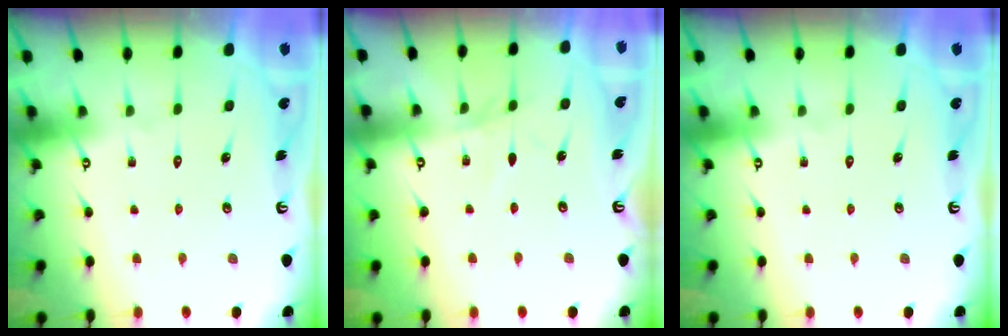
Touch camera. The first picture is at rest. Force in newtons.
{"total": 2.9, "press": 2.8, "slide": 0.4}
{"total": 0.0}